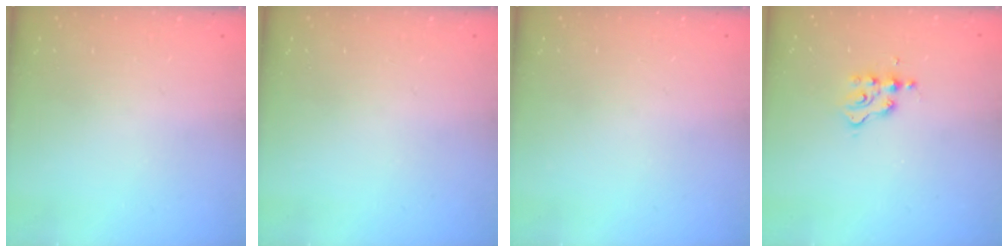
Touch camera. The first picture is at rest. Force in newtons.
{"total": 0.0}
{"total": 0.0}
{"total": 3.0, "press": 3.0, "slide": 0.2}